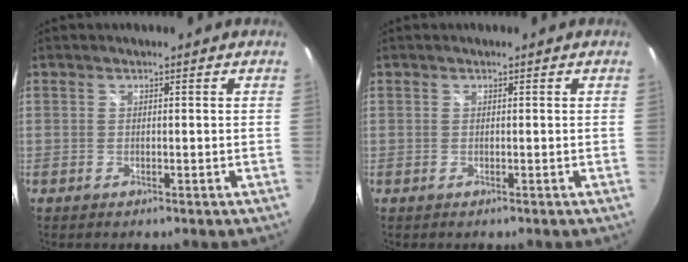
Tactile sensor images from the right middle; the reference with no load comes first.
{"total": 0.0}